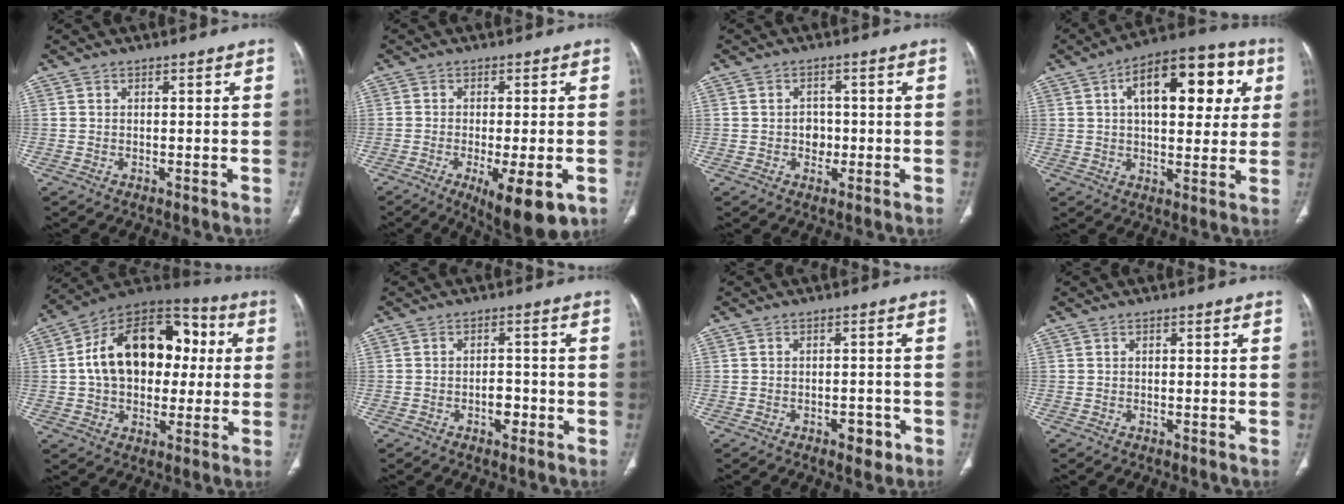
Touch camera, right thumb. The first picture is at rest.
{"total": 11.9, "force": [-5.0, 3.8, 10.1], "torque": [-0.137, -0.011, -0.067]}
{"total": 3.1, "force": [-0.5, 2.6, 1.6], "torque": [-0.006, 0.007, -0.008]}
{"total": 19.4, "force": [5.7, 9.6, 15.8], "torque": [-0.184, 0.017, 0.074]}
{"total": 22.6, "force": [2.5, 15.2, 16.6], "torque": [-0.237, 0.030, 0.037]}
{"total": 3.4, "force": [-1.4, 2.0, 2.4], "torque": [-0.021, 0.012, -0.019]}
{"total": 3.6, "force": [-1.9, 2.0, 2.3], "torque": [-0.017, 0.011, -0.021]}
{"total": 0.5, "force": [0.1, 0.3, 0.4], "torque": [-0.010, 0.002, 0.003]}